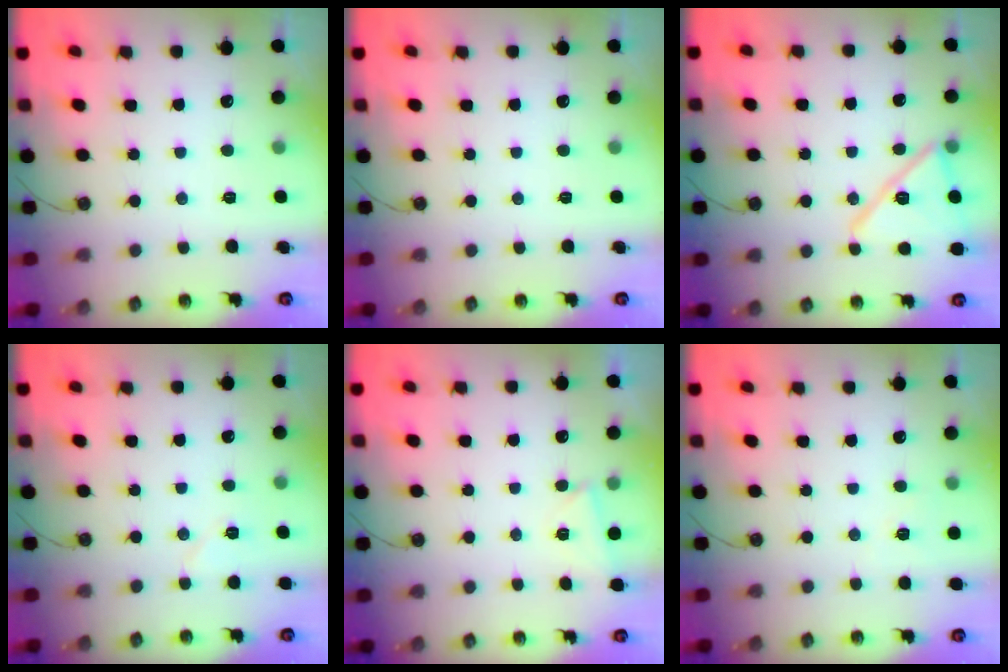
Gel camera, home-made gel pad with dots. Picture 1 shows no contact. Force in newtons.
{"total": 0.0}
{"total": 15.2, "press": 15.1, "slide": 0.9}
{"total": 5.5, "press": 5.3, "slide": 1.7}
{"total": 2.6, "press": 2.5, "slide": 0.3}
{"total": 5.0, "press": 4.5, "slide": 2.2}